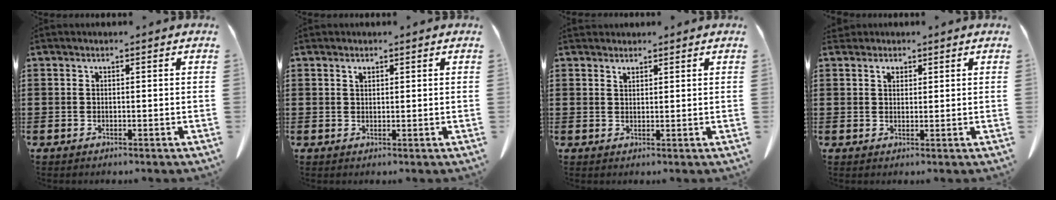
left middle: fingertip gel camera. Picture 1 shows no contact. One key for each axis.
{"total": 0.9, "fx": 0.6, "fy": 0.4, "fz": 0.5, "tx": -0.013, "ty": 0.001, "tz": 0.012}
{"total": 1.3, "fx": 1.2, "fy": 0.4, "fz": 0.3, "tx": -0.008, "ty": 0.000, "tz": 0.024}
{"total": 1.7, "fx": 1.1, "fy": 1.0, "fz": 0.7, "tx": -0.009, "ty": 0.000, "tz": 0.020}